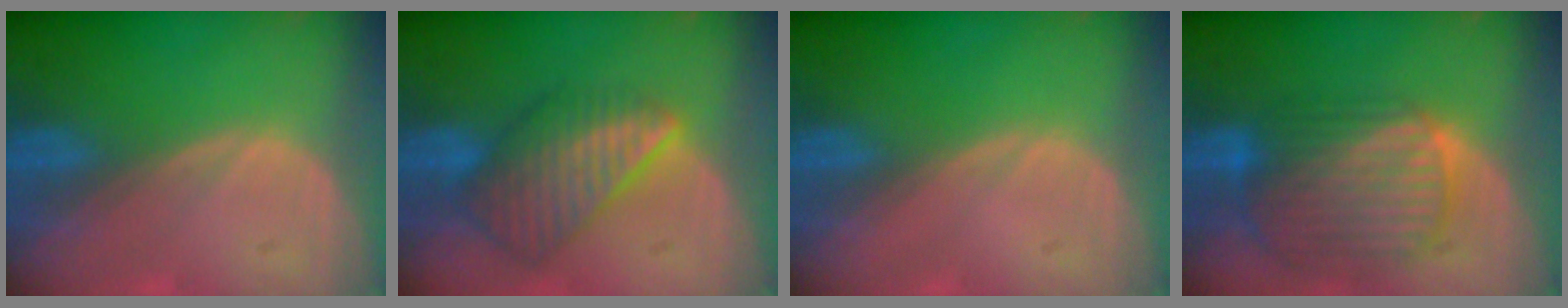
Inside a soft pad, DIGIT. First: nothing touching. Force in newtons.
{"total": 8.7, "press": 7.6, "slide": 4.1}
{"total": 0.0}
{"total": 10.3, "press": 8.7, "slide": 5.6}